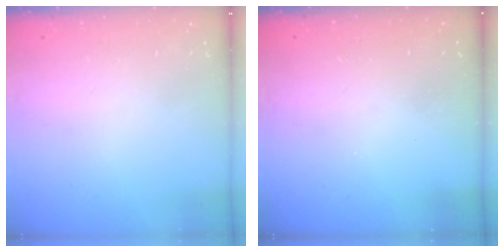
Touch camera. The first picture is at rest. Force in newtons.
{"total": 3.3, "press": 3.3, "slide": 0.1}